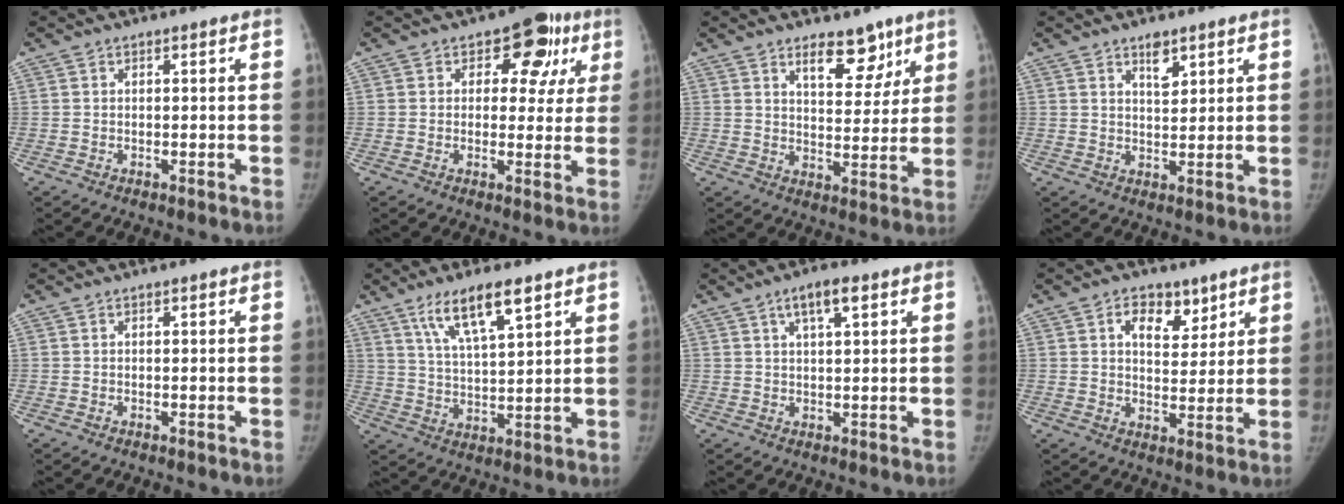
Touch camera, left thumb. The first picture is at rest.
{"total": 9.7, "force": [3.7, 6.6, 6.1], "torque": [-0.011, -0.003, 0.037]}
{"total": 8.3, "force": [5.6, 4.1, 4.6], "torque": [-0.029, -0.038, 0.086]}
{"total": 3.8, "force": [2.5, 1.8, 2.3], "torque": [-0.023, -0.017, 0.041]}
{"total": 0.0}
{"total": 10.4, "force": [6.4, 2.4, 7.8], "torque": [-0.133, -0.027, 0.123]}
{"total": 4.9, "force": [2.5, 1.4, 3.9], "torque": [-0.062, -0.001, 0.043]}
{"total": 7.4, "force": [4.0, 4.7, 4.1], "torque": [-0.031, -0.021, 0.061]}